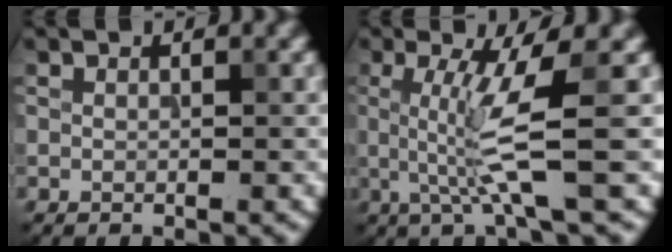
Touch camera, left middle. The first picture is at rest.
{"total": 5.1, "force": [0.2, 0.6, 5.1], "torque": [-0.107, -0.006, 0.007]}